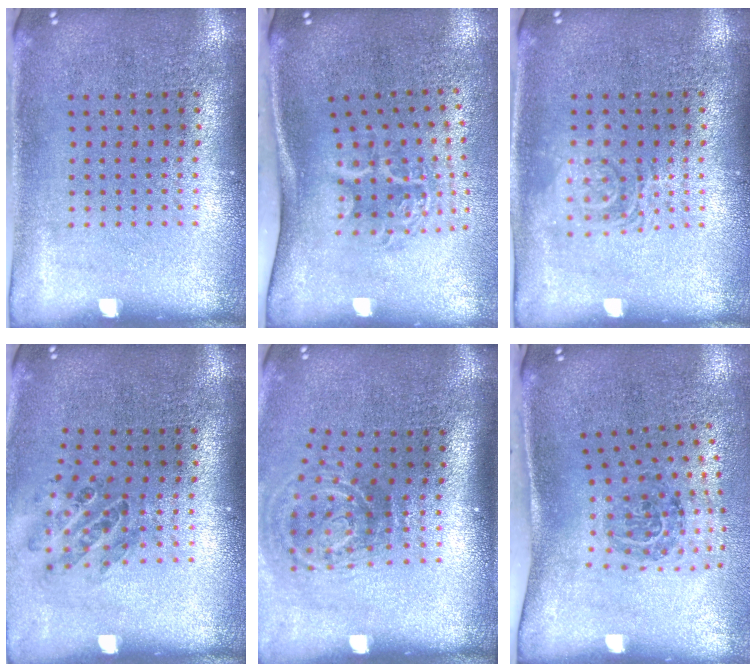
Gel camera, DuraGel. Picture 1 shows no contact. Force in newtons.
{"total": 2.0, "press": 1.3, "slide": 1.5}
{"total": 1.2, "press": 1.2, "slide": 0.2}
{"total": 0.9, "press": 0.9, "slide": 0.1}
{"total": 2.0, "press": 1.2, "slide": 1.6}
{"total": 1.8, "press": 1.2, "slide": 1.3}